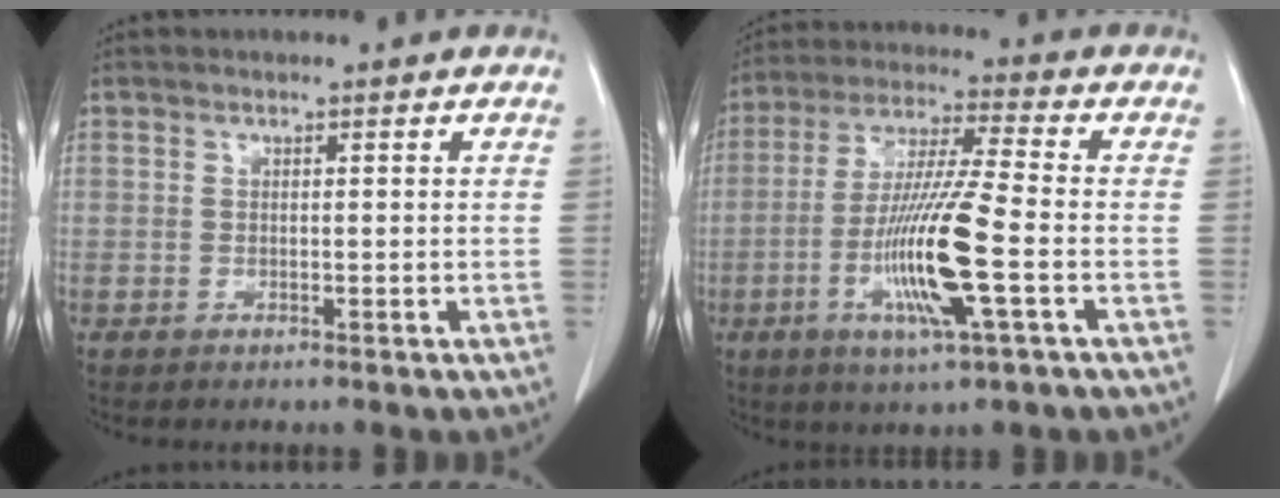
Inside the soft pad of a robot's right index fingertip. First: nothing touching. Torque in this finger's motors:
{"motor_torque": [1.62, -0.52, 0.41, 0.21]}